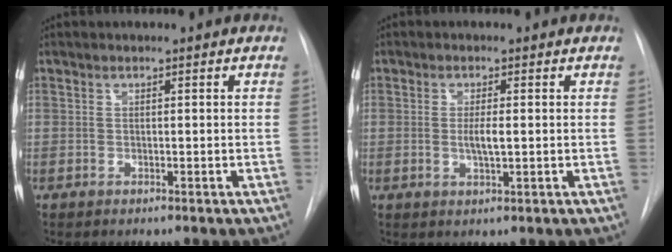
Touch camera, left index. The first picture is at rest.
{"total": 2.5, "force": [-0.1, 0.4, 2.5], "torque": [-0.048, -0.002, 0.000]}